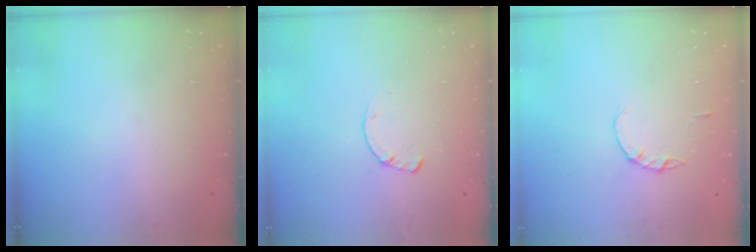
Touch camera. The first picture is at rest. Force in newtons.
{"total": 1.7, "press": 1.7, "slide": 0.2}
{"total": 1.0, "press": 1.0, "slide": 0.2}